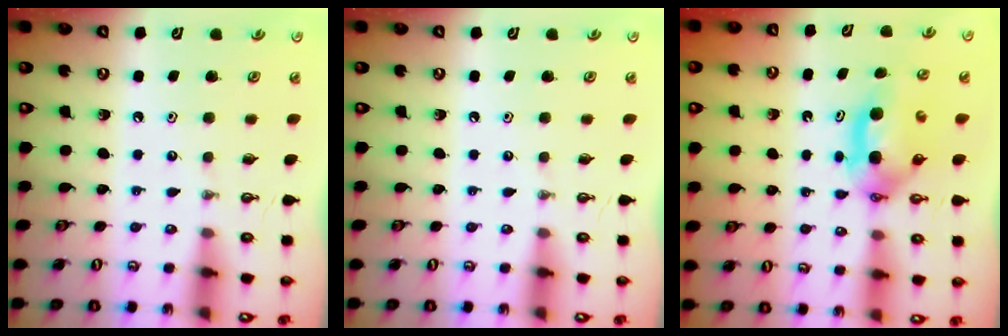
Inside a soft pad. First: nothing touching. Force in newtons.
{"total": 0.0}
{"total": 5.5, "press": 5.1, "slide": 2.0}